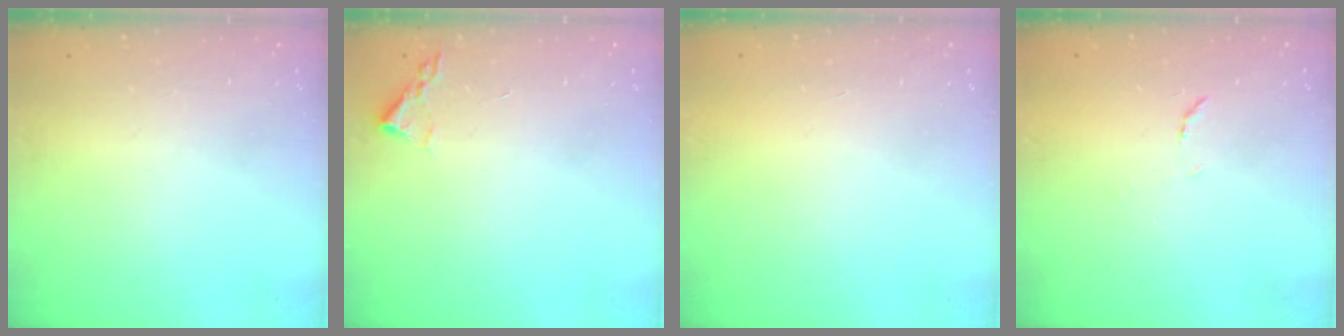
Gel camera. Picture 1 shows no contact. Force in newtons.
{"total": 1.8, "press": 1.8, "slide": 0.3}
{"total": 1.6, "press": 1.6, "slide": 0.1}
{"total": 6.3, "press": 6.2, "slide": 0.6}